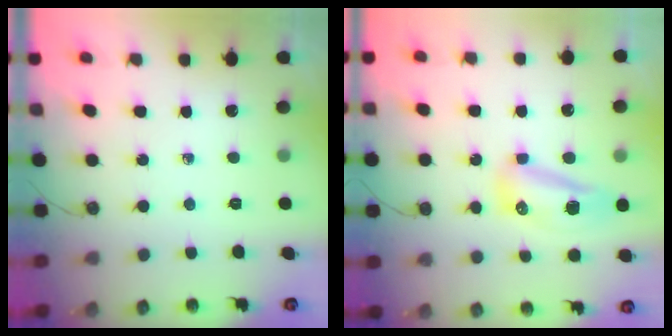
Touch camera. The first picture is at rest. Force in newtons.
{"total": 11.0, "press": 9.8, "slide": 5.0}